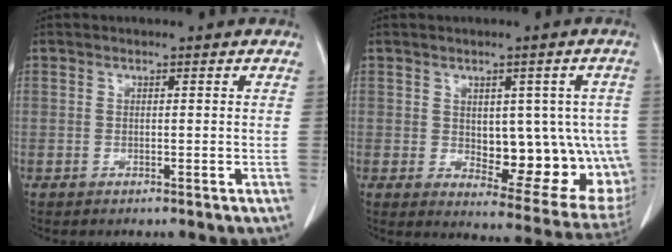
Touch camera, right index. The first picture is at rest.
{"total": 14.8, "force": [-0.9, 7.2, 12.9], "torque": [-0.125, 0.007, 0.014]}